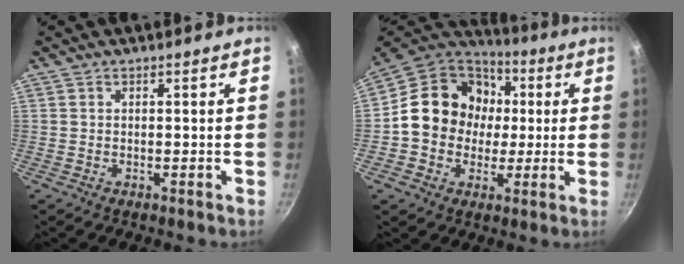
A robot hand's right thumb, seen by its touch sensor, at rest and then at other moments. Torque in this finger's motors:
{"motor_torque": [0.60, 2.88, 1.03, -0.55, 0.38]}